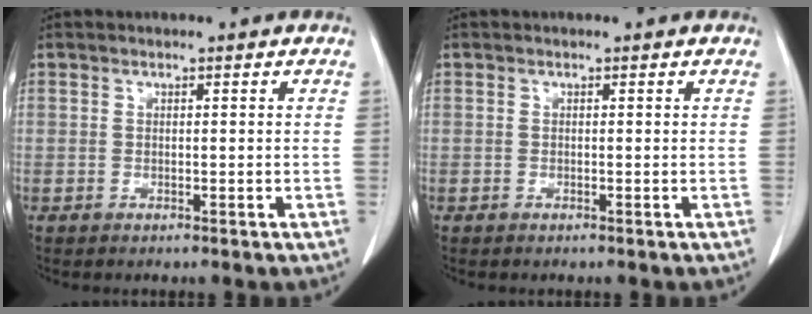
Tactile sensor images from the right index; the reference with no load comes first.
{"total": 0.0}